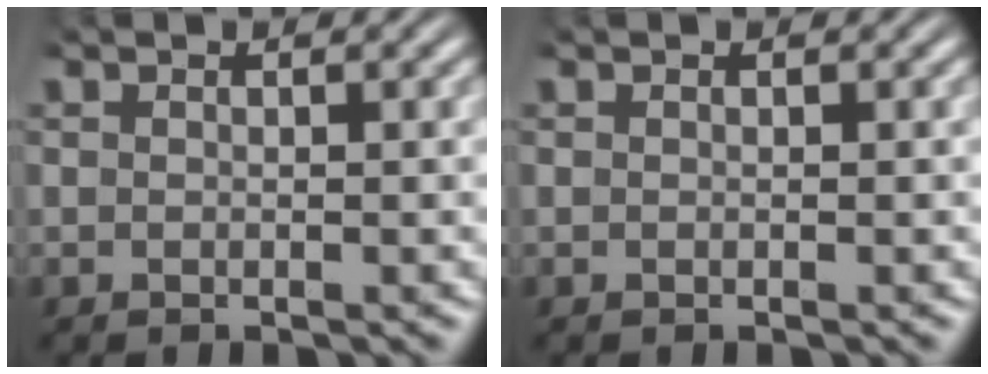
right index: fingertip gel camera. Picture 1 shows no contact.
{"total": 0.0}